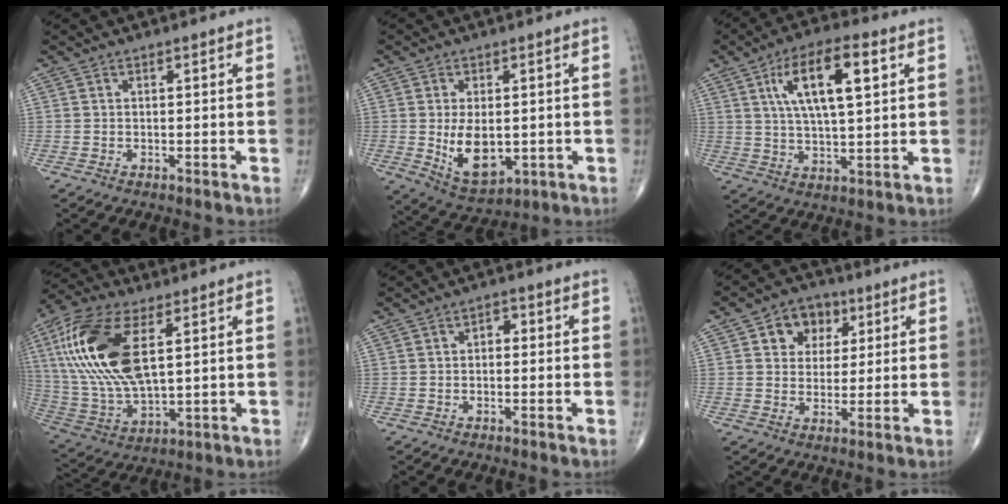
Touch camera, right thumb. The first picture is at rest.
{"total": 9.7, "force": [-0.7, 5.7, 7.8], "torque": [-0.117, -0.014, 0.006]}
{"total": 13.3, "force": [4.6, 4.6, 11.6], "torque": [-0.196, -0.002, 0.079]}
{"total": 21.2, "force": [5.6, 9.9, 17.8], "torque": [-0.381, -0.011, 0.108]}
{"total": 1.7, "force": [-0.1, 1.3, 1.2], "torque": [-0.005, 0.008, -0.009]}
{"total": 8.1, "force": [3.0, 6.5, 3.8], "torque": [-0.017, -0.004, 0.043]}